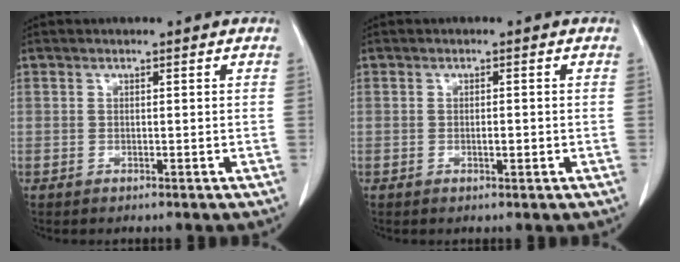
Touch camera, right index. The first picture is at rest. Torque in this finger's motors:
{"motor_torque": [0.23, -0.19, 0.04, 0.02]}